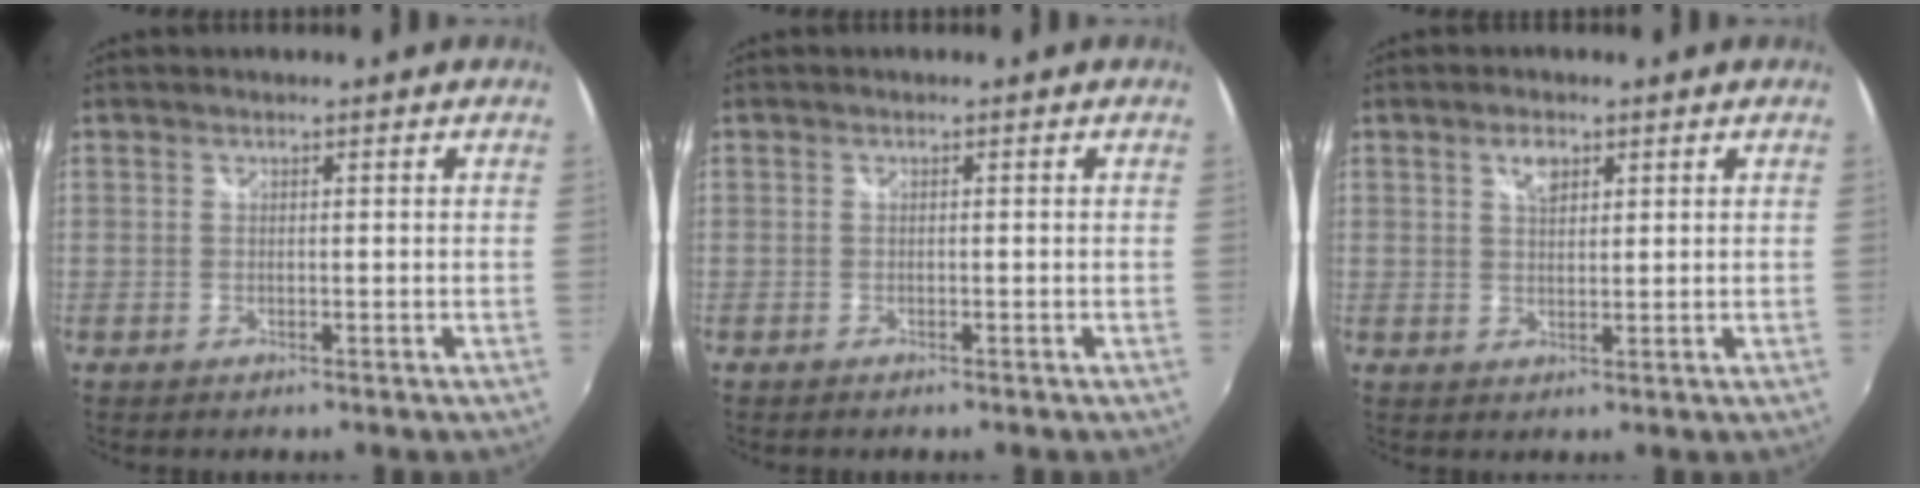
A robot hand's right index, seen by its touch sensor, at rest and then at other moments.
{"total": 0.6, "force": [-0.5, 0.2, 0.3], "torque": [-0.006, -0.003, -0.010]}
{"total": 3.2, "force": [1.6, 1.6, 2.1], "torque": [-0.035, 0.004, 0.028]}